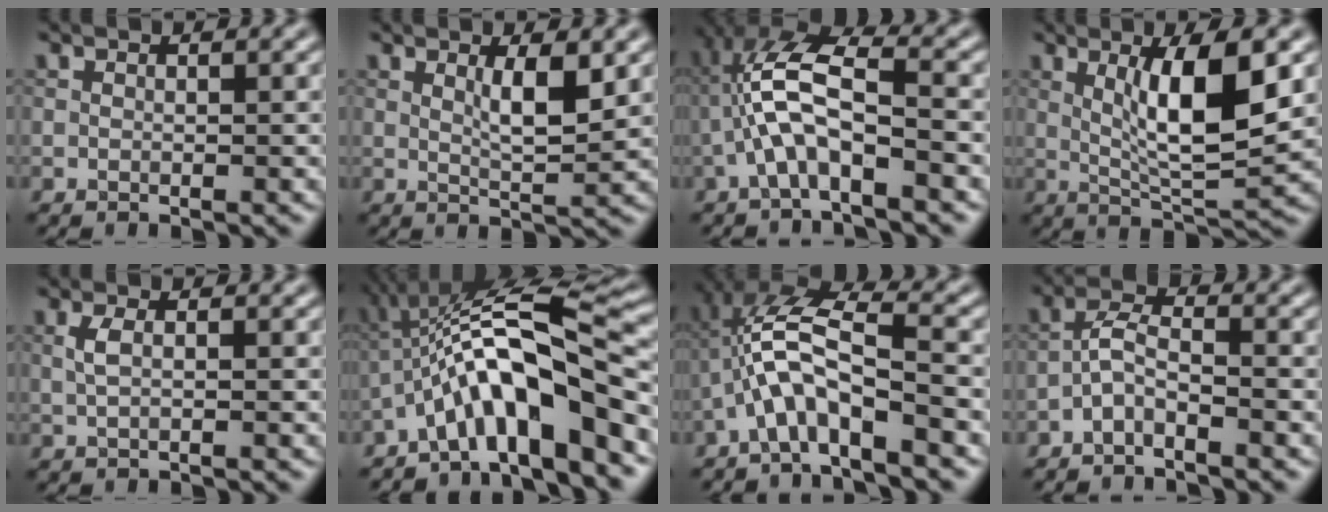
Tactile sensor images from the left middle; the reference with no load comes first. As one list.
[{"total": 3.2, "force": [1.1, 0.7, 3.0], "torque": [-0.052, -0.005, 0.019]}, {"total": 6.3, "force": [-1.9, 2.0, 5.7], "torque": [-0.123, 0.020, -0.041]}, {"total": 7.4, "force": [1.4, 1.6, 7.1], "torque": [-0.122, -0.006, 0.028]}, {"total": 1.3, "force": [0.1, 0.4, 1.2], "torque": [-0.029, 0.003, 0.003]}, {"total": 10.1, "force": [-3.8, 2.3, 9.1], "torque": [-0.139, 0.027, -0.072]}, {"total": 6.6, "force": [-2.7, 1.7, 5.7], "torque": [-0.117, 0.020, -0.059]}, {"total": 2.3, "force": [-1.7, 0.6, 1.5], "torque": [-0.035, 0.010, -0.041]}]